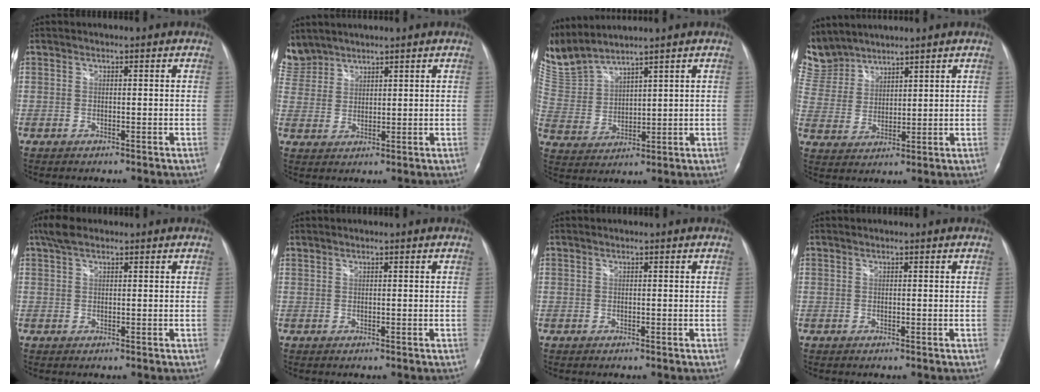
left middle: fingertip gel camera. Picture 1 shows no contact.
{"total": 6.5, "force": [5.7, 3.1, 0.2], "torque": [-0.015, 0.013, 0.126]}
{"total": 9.0, "force": [8.8, 0.0, 1.9], "torque": [-0.073, 0.011, 0.200]}
{"total": 11.0, "force": [9.9, 4.6, 1.3], "torque": [-0.058, 0.018, 0.218]}
{"total": 3.4, "force": [2.4, 1.4, 2.0], "torque": [-0.045, 0.022, 0.047]}
{"total": 0.0}
{"total": 0.0}
{"total": 0.0}